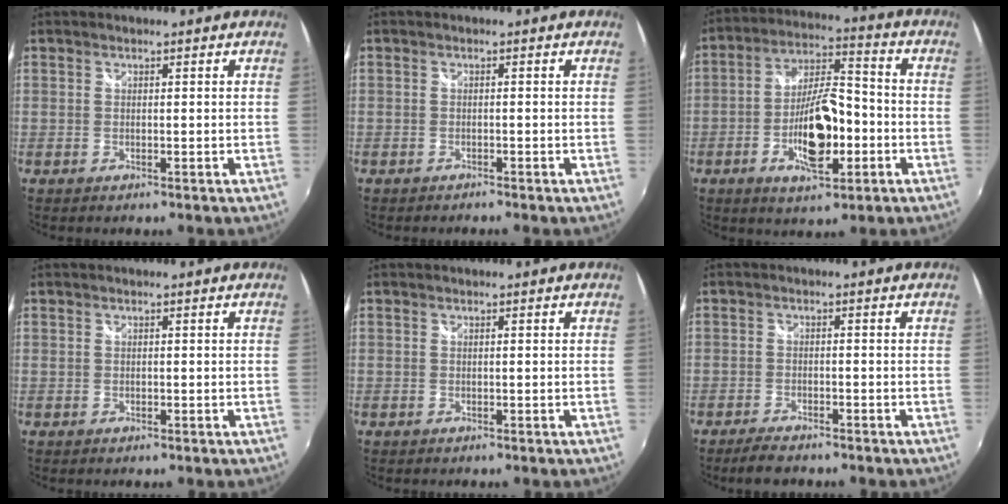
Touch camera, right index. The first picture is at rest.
{"total": 0.9, "force": [-0.9, 0.2, 0.0], "torque": [-0.002, -0.007, -0.016]}
{"total": 14.1, "force": [-4.1, 5.3, 12.4], "torque": [-0.226, 0.006, -0.070]}
{"total": 0.0}
{"total": 0.0}
{"total": 4.0, "force": [-3.6, 1.0, 1.6], "torque": [-0.047, -0.009, -0.062]}